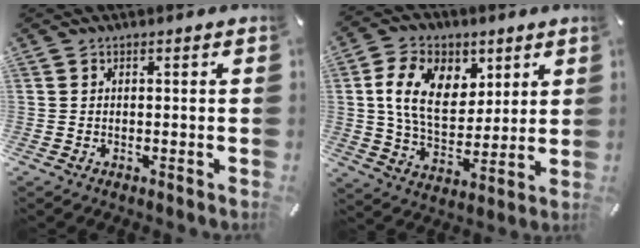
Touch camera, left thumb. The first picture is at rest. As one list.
[{"total": 14.2, "force": [4.9, 10.1, 8.7], "torque": [-0.156, 0.002, 0.092]}]